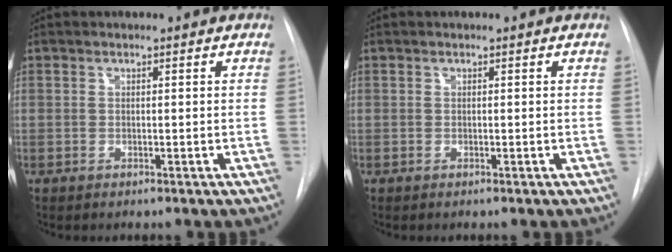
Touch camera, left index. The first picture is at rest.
{"total": 0.0}